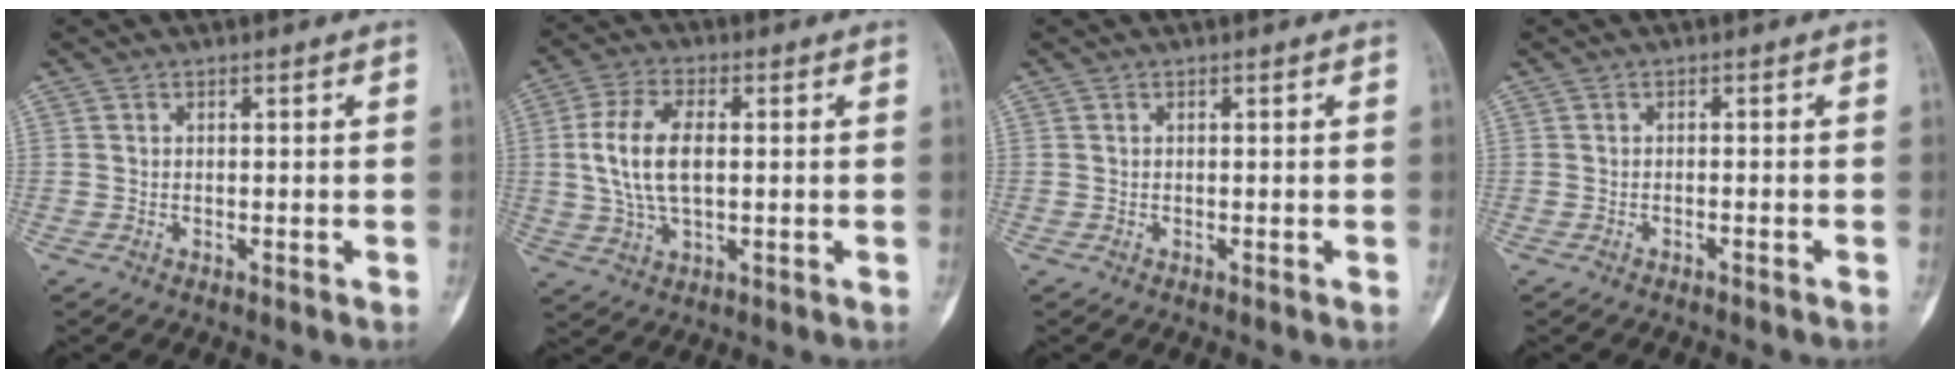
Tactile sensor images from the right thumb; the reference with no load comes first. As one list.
[{"total": 10.6, "force": [0.9, 5.5, 9.0], "torque": [-0.186, 0.007, 0.019]}, {"total": 0.0}, {"total": 0.9, "force": [-0.7, 0.1, 0.5], "torque": [-0.019, 0.011, -0.006]}]